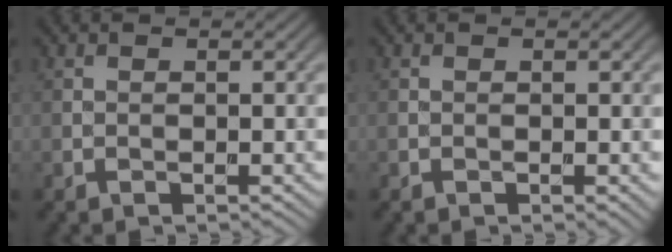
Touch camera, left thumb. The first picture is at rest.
{"total": 0.5, "force": [-0.1, 0.1, 0.5], "torque": [-0.007, -0.002, -0.001]}